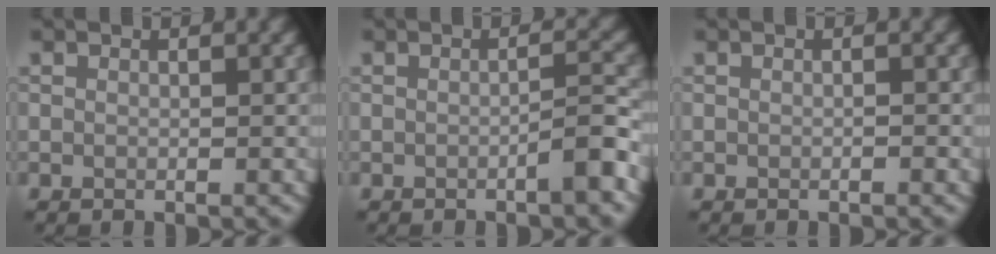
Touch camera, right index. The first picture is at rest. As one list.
[{"total": 2.6, "force": [-1.3, 0.3, 2.3], "torque": [-0.030, 0.015, -0.024]}, {"total": 0.0}]